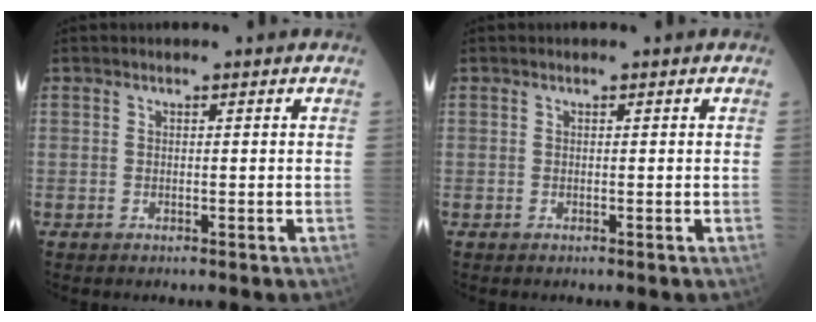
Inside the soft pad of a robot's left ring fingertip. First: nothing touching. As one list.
[{"total": 0.0}]